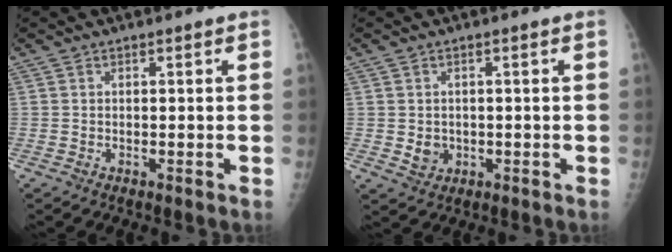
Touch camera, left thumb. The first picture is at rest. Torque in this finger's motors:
{"motor_torque": [-0.27, 0.09, -0.01, -0.05, 0.00]}